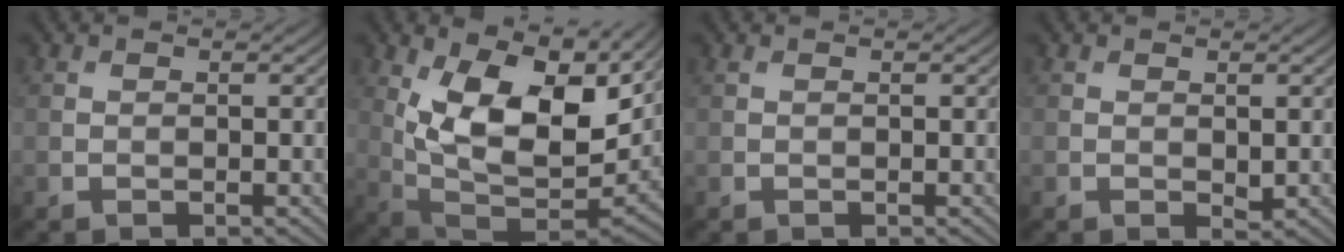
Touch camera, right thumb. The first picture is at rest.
{"total": 14.3, "force": [5.4, 7.3, 11.1], "torque": [-0.205, -0.013, 0.103]}
{"total": 0.0}
{"total": 0.9, "force": [0.1, 0.5, 0.7], "torque": [-0.010, -0.005, 0.003]}